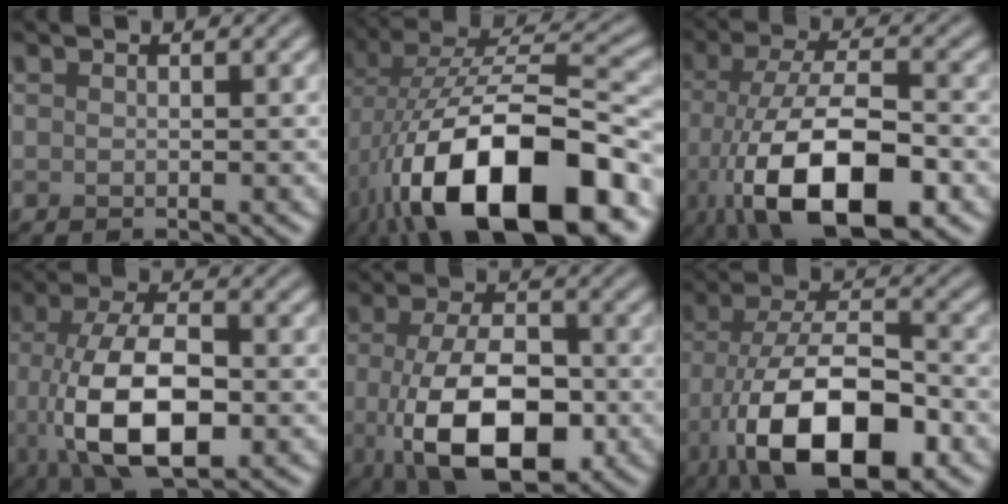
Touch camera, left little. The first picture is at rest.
{"total": 17.2, "force": [-6.9, 7.8, 13.8], "torque": [-0.238, -0.002, -0.111]}
{"total": 12.9, "force": [-4.8, 5.4, 10.7], "torque": [-0.201, -0.023, -0.082]}
{"total": 10.0, "force": [-1.7, 4.7, 8.6], "torque": [-0.170, -0.011, -0.029]}
{"total": 10.7, "force": [-2.5, 5.5, 8.8], "torque": [-0.159, -0.014, -0.043]}
{"total": 13.2, "force": [-5.2, 5.8, 10.6], "torque": [-0.195, -0.021, -0.089]}